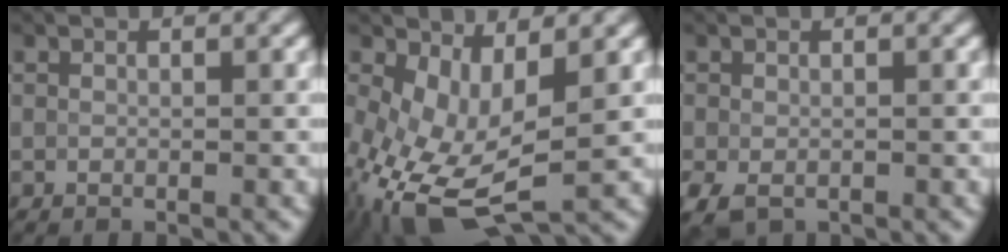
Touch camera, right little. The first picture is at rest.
{"total": 8.2, "force": [-1.8, 4.3, 6.7], "torque": [-0.161, -0.020, -0.022]}
{"total": 2.5, "force": [-1.2, 1.6, 1.5], "torque": [-0.039, -0.013, -0.022]}